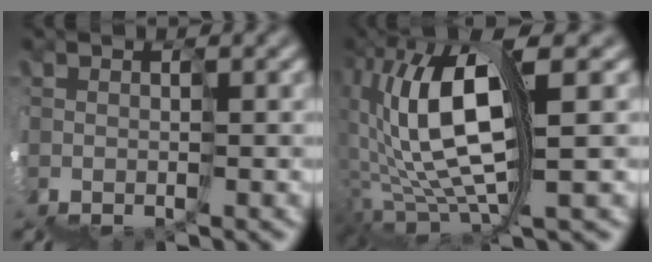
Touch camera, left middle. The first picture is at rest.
{"total": 8.7, "force": [2.7, 2.0, 8.0], "torque": [-0.167, 0.038, 0.044]}